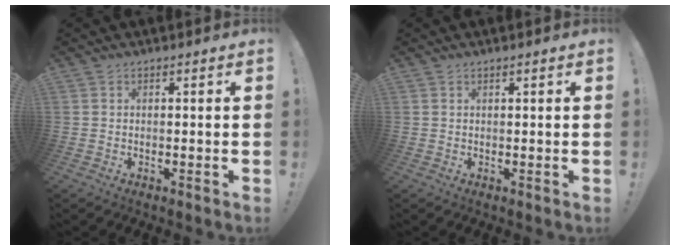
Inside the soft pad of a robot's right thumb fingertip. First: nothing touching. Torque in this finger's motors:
{"motor_torque": [0.28, -0.40, -0.28, -0.18, 0.13]}